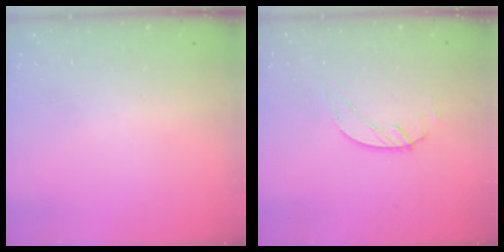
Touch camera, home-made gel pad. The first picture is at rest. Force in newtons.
{"total": 1.7, "press": 1.7, "slide": 0.1}